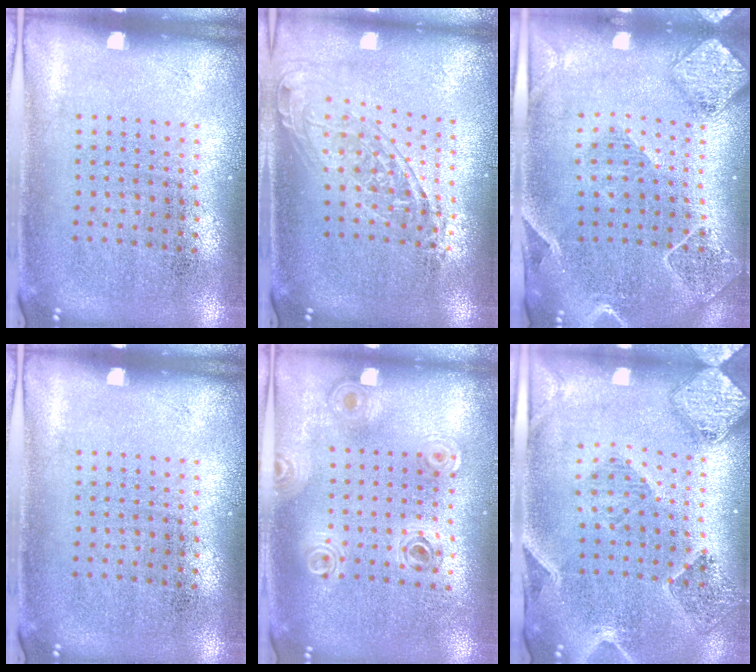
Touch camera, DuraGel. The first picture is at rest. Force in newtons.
{"total": 1.5, "press": 1.3, "slide": 0.8}
{"total": 2.1, "press": 1.9, "slide": 0.7}
{"total": 0.0}
{"total": 0.9, "press": 0.9, "slide": 0.1}
{"total": 1.6, "press": 1.6, "slide": 0.3}